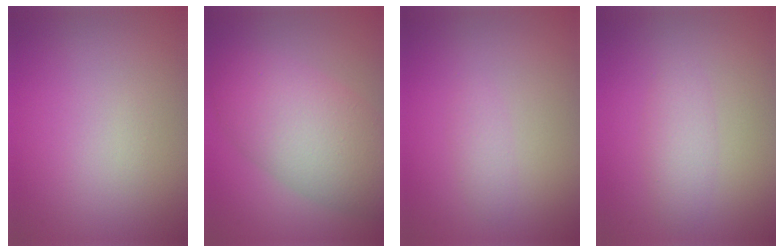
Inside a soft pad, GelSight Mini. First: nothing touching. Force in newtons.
{"total": 7.9, "press": 7.9, "slide": 0.2}
{"total": 0.9, "press": 0.9, "slide": 0.0}
{"total": 1.8, "press": 1.8, "slide": 0.1}